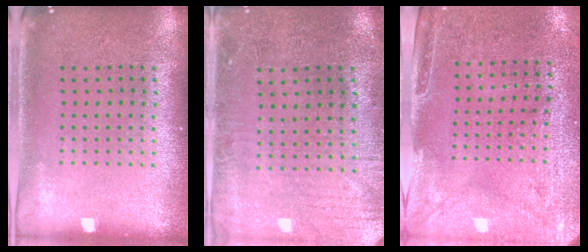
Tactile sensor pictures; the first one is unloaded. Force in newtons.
{"total": 0.5, "press": 0.3, "slide": 0.5}
{"total": 3.0, "press": 2.4, "slide": 1.7}